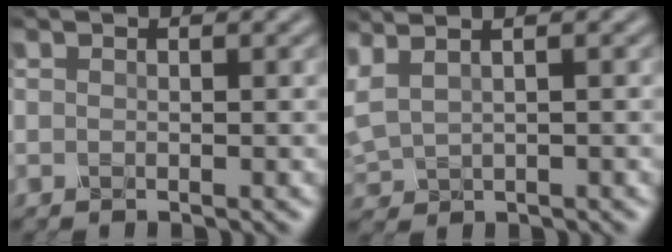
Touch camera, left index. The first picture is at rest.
{"total": 4.2, "force": [2.7, 1.8, 2.7], "torque": [-0.077, 0.034, 0.049]}